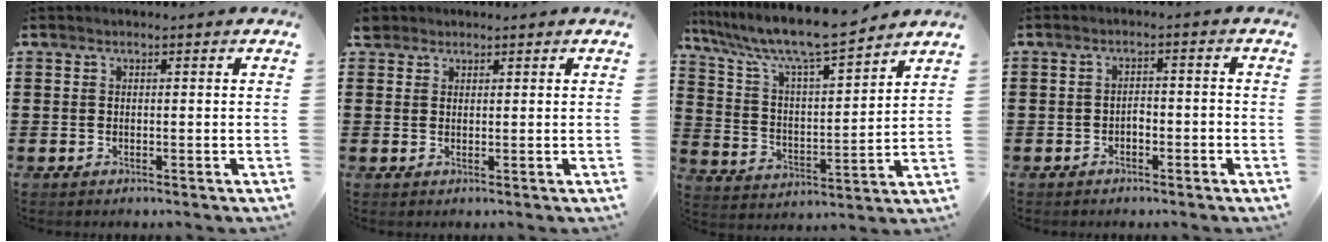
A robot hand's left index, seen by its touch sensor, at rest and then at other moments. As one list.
[{"total": 1.8, "force": [1.5, 1.0, 0.2], "torque": [-0.010, 0.006, 0.029]}, {"total": 8.9, "force": [7.9, 0.5, 4.2], "torque": [-0.116, -0.050, 0.130]}, {"total": 1.8, "force": [-1.2, 0.7, 1.1], "torque": [-0.027, 0.003, -0.026]}]